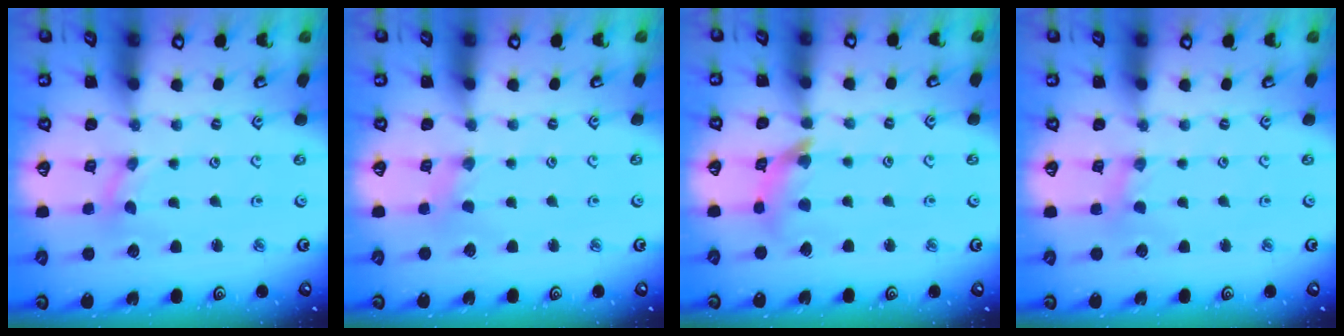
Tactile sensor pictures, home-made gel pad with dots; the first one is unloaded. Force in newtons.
{"total": 0.0}
{"total": 8.2, "press": 8.1, "slide": 0.9}
{"total": 0.6, "press": 0.6, "slide": 0.1}